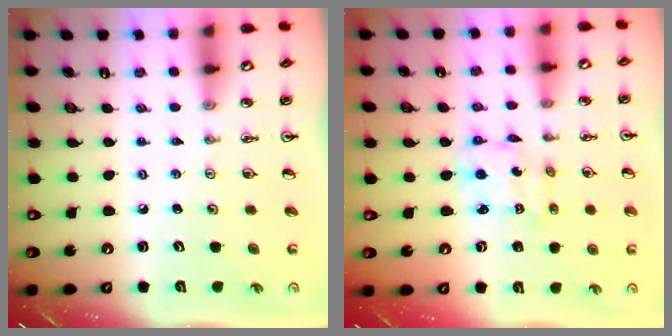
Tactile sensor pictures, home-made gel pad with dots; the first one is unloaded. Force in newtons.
{"total": 4.3, "press": 4.3, "slide": 0.2}